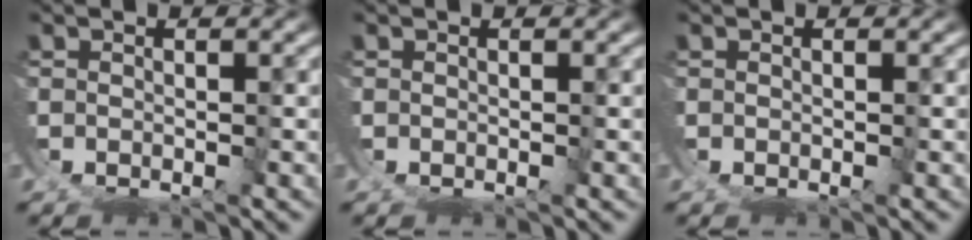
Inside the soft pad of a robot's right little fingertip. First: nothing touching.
{"total": 0.0}
{"total": 0.0}